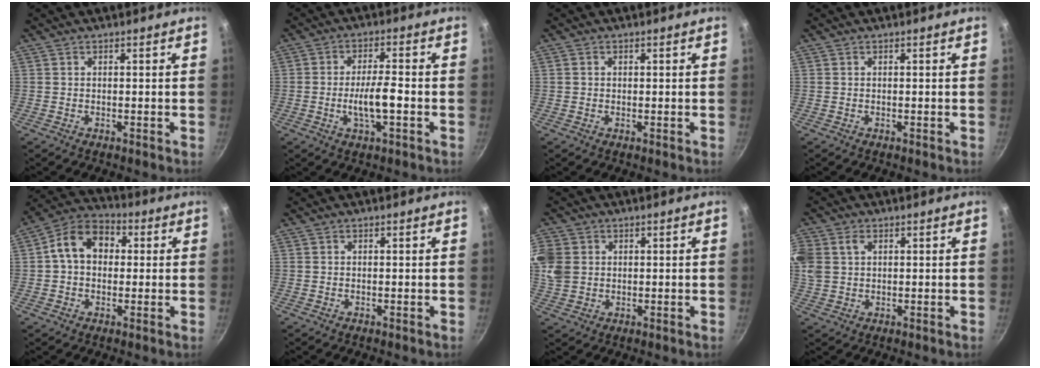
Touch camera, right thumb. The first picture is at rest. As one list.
[{"total": 6.9, "force": [-1.7, 1.9, 6.4], "torque": [-0.111, 0.017, -0.031]}, {"total": 0.8, "force": [0.1, 0.8, 0.3], "torque": [-0.002, 0.003, 0.001]}, {"total": 0.0}, {"total": 10.6, "force": [1.3, 8.0, 6.8], "torque": [-0.083, 0.029, 0.001]}, {"total": 0.0}, {"total": 10.8, "force": [2.0, 9.1, 5.4], "torque": [-0.135, 0.014, 0.040]}, {"total": 11.3, "force": [3.1, 8.9, 6.2], "torque": [-0.158, 0.027, 0.061]}]